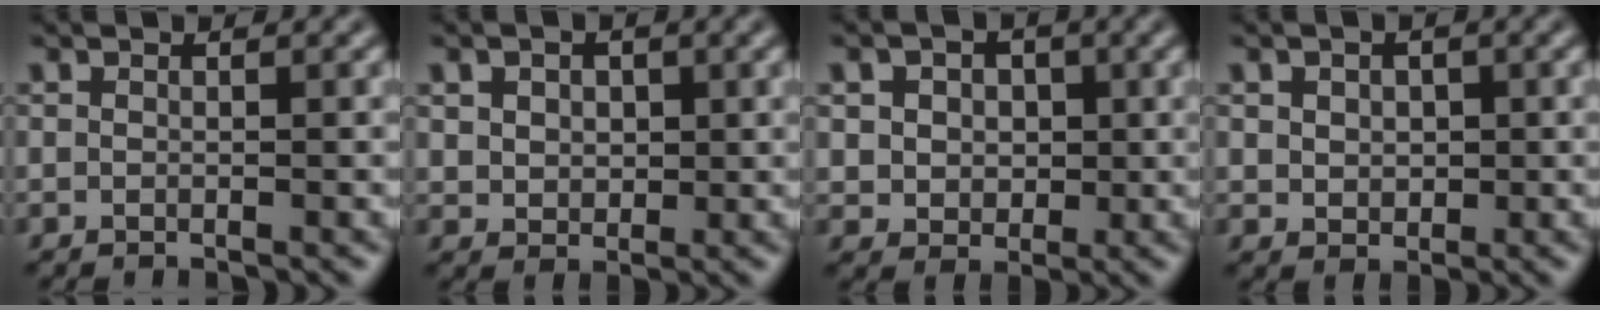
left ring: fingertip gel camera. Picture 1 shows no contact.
{"total": 3.3, "force": [1.3, 2.5, 1.7], "torque": [-0.044, 0.008, 0.021]}
{"total": 4.9, "force": [1.4, 4.1, 2.3], "torque": [-0.046, 0.015, 0.012]}
{"total": 2.3, "force": [0.5, 1.9, 1.2], "torque": [-0.020, 0.005, 0.004]}